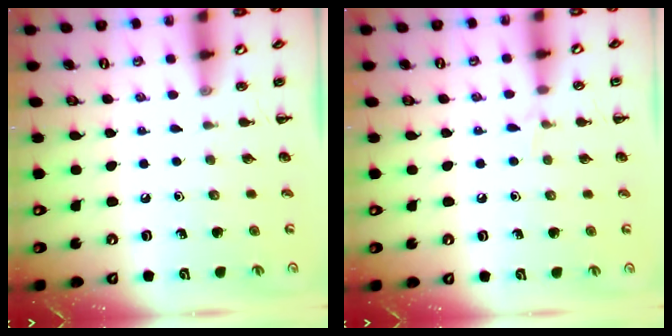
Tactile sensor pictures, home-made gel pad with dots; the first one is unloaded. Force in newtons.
{"total": 4.1, "press": 4.0, "slide": 1.0}